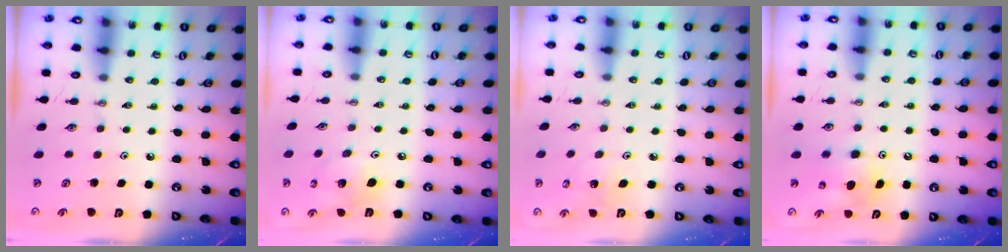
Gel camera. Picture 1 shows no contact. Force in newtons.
{"total": 11.0, "press": 10.8, "slide": 1.6}
{"total": 4.5, "press": 4.4, "slide": 0.6}
{"total": 8.1, "press": 8.0, "slide": 0.7}